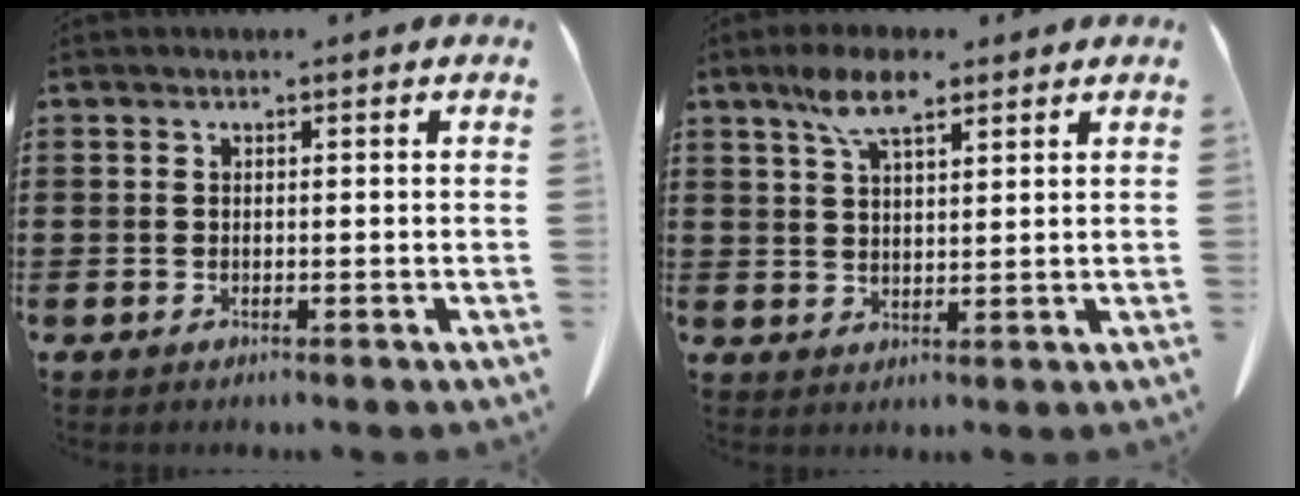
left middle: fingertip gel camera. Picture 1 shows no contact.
{"total": 7.0, "force": [4.3, 2.3, 5.1], "torque": [-0.109, 0.005, 0.077]}